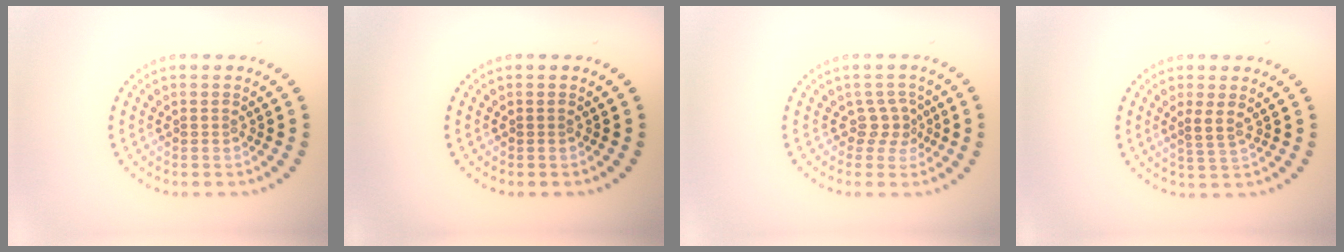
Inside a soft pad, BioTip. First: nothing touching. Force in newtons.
{"total": 0.0}
{"total": 2.0, "press": 1.3, "slide": 1.5}
{"total": 1.7, "press": 1.3, "slide": 1.1}